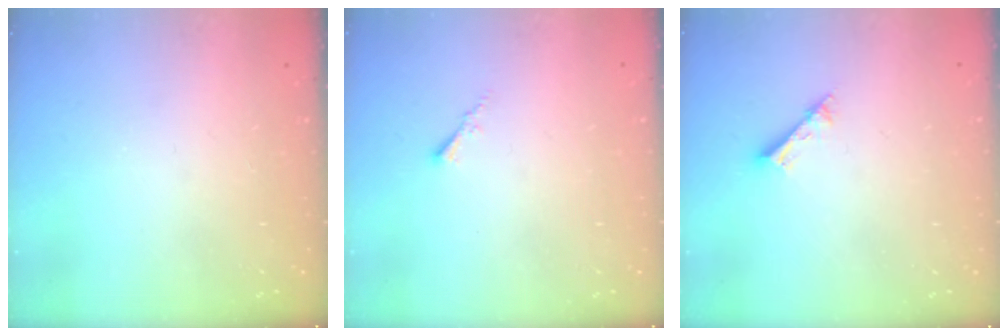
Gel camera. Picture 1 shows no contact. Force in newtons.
{"total": 0.5, "press": 0.4, "slide": 0.3}
{"total": 2.5, "press": 2.5, "slide": 0.1}